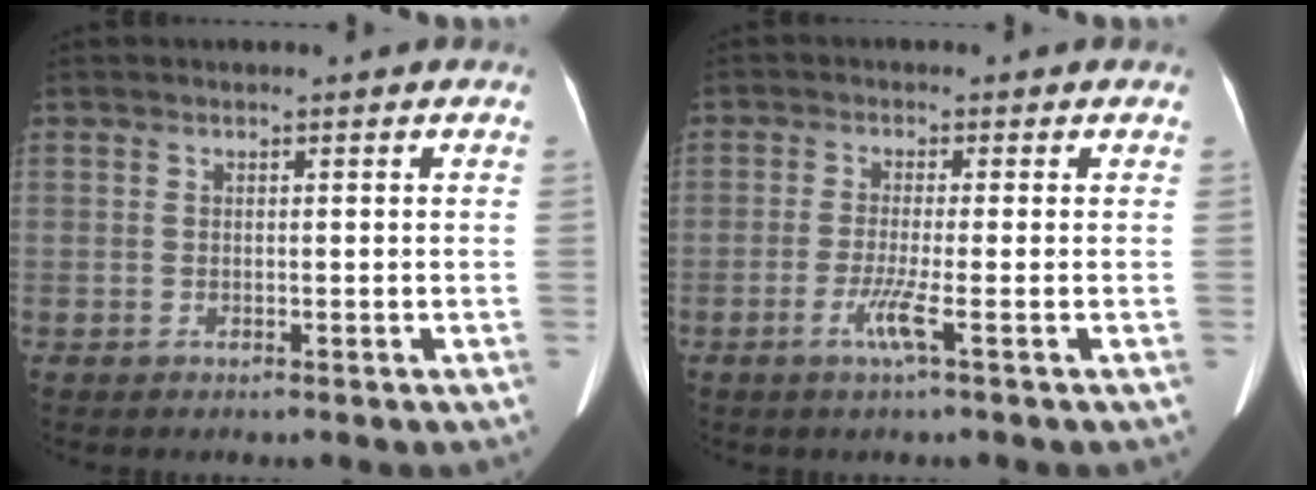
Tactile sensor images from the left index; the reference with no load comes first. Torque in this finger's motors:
{"motor_torque": [0.06, 0.03, 0.03, 0.01]}